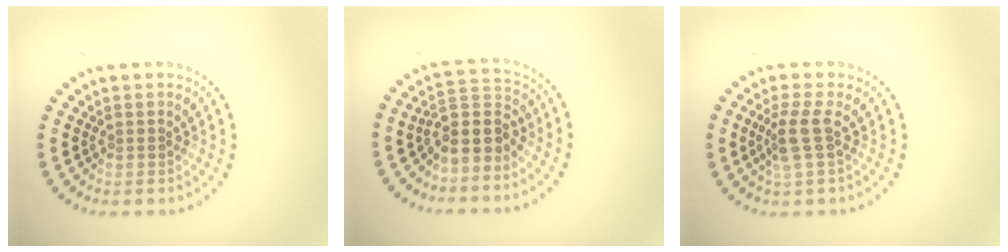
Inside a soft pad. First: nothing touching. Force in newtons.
{"total": 3.7, "press": 2.9, "slide": 2.3}
{"total": 2.5, "press": 1.9, "slide": 1.6}